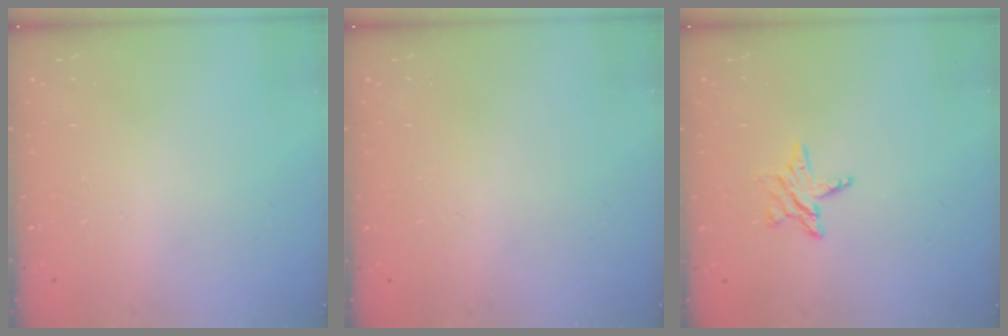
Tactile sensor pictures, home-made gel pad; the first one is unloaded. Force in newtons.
{"total": 0.0}
{"total": 5.8, "press": 5.8, "slide": 0.4}